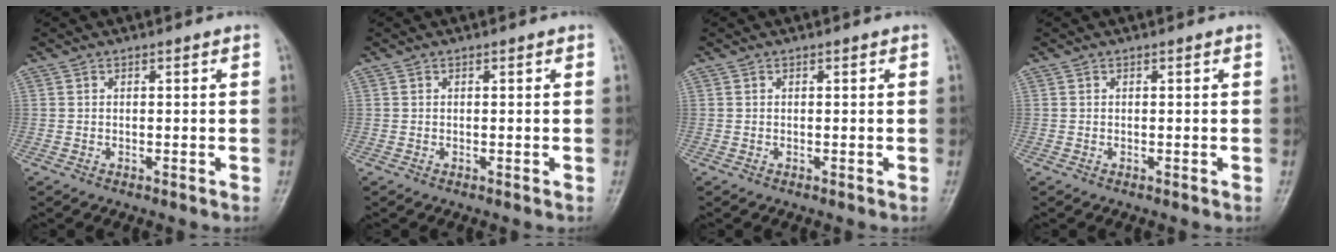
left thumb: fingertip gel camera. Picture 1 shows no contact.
{"total": 0.0}
{"total": 0.0}
{"total": 0.0}